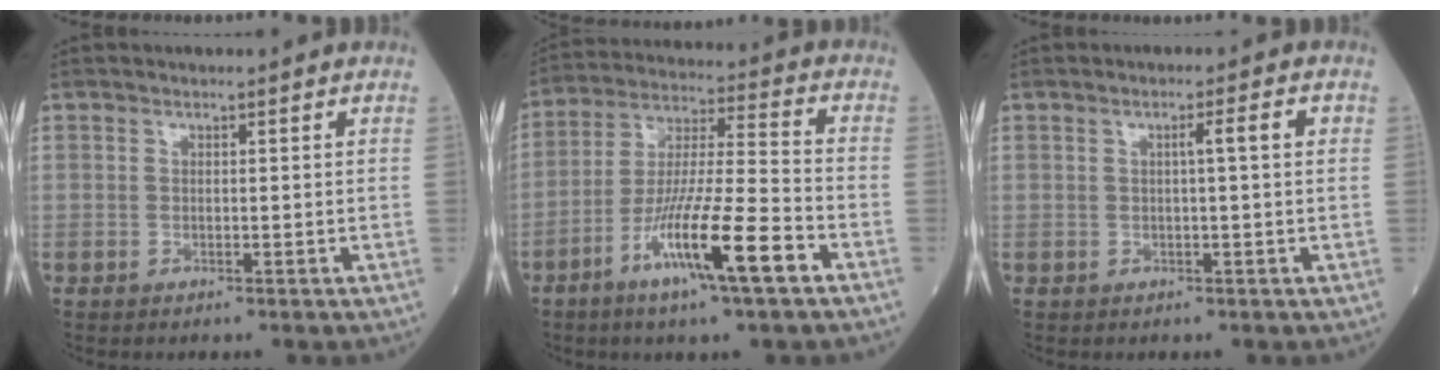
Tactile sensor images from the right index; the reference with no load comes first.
{"total": 14.3, "force": [-7.1, 0.4, 12.4], "torque": [-0.236, -0.015, -0.127]}
{"total": 2.7, "force": [0.5, -0.1, 2.7], "torque": [-0.042, 0.009, 0.007]}